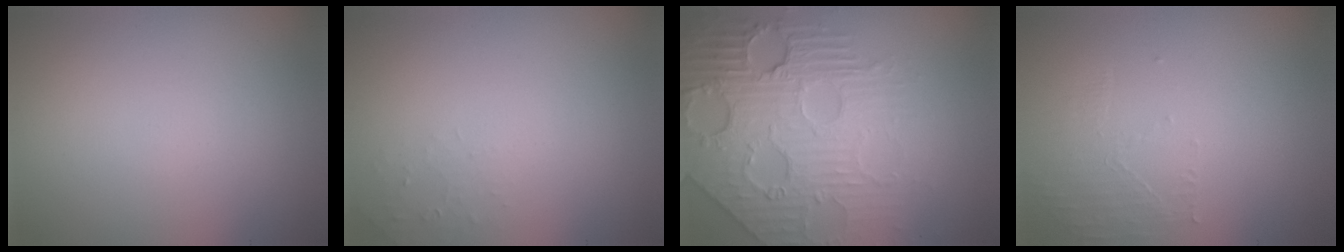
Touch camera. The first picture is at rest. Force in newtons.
{"total": 0.9, "press": 0.9, "slide": 0.2}
{"total": 8.6, "press": 5.9, "slide": 6.2}
{"total": 1.5, "press": 0.5, "slide": 1.4}